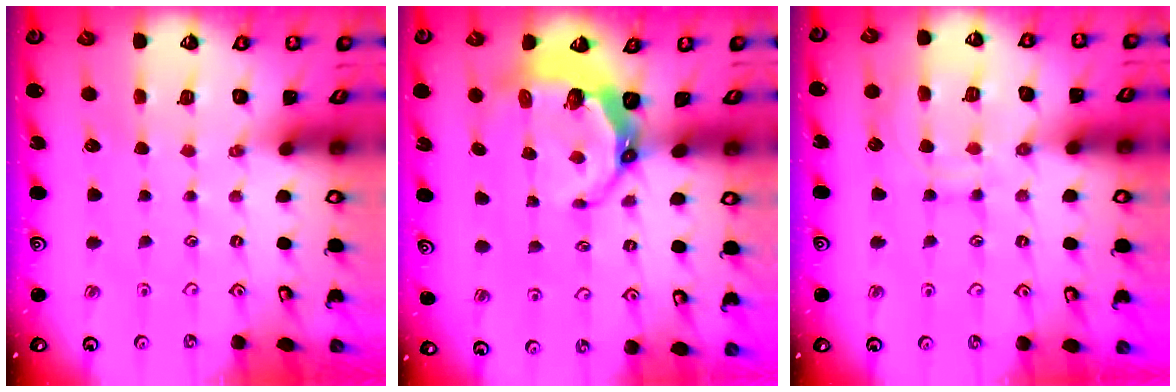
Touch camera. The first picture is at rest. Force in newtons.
{"total": 7.5, "press": 6.5, "slide": 3.8}
{"total": 10.7, "press": 10.7, "slide": 1.0}